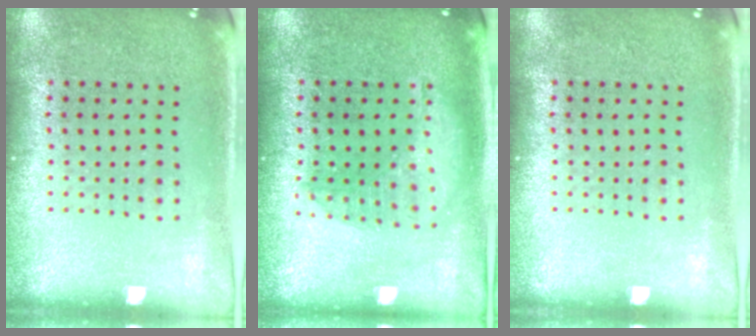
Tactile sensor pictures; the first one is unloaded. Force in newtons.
{"total": 1.4, "press": 1.4, "slide": 0.4}
{"total": 0.0}